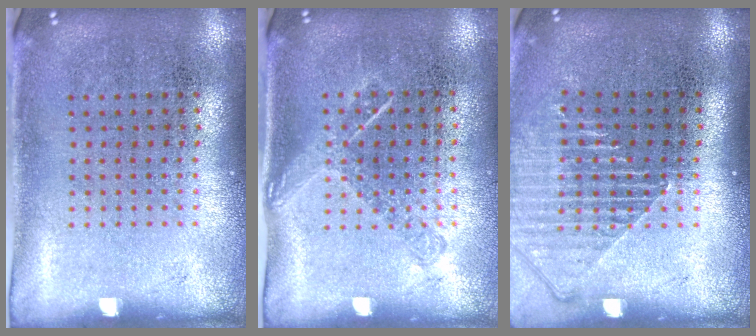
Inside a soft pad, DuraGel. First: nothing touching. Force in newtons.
{"total": 1.3, "press": 1.0, "slide": 0.8}
{"total": 1.3, "press": 1.3, "slide": 0.4}